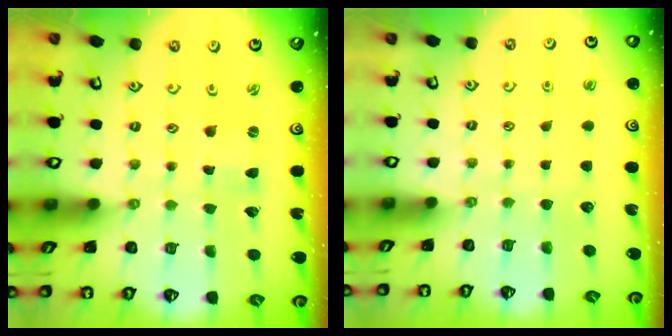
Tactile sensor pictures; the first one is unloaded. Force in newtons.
{"total": 0.0}